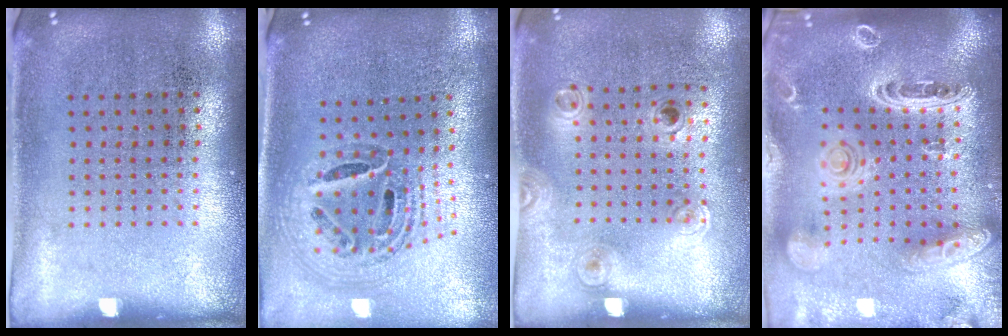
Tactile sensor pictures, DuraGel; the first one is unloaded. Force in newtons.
{"total": 1.5, "press": 1.3, "slide": 0.7}
{"total": 1.1, "press": 0.8, "slide": 0.8}
{"total": 3.7, "press": 3.0, "slide": 2.3}